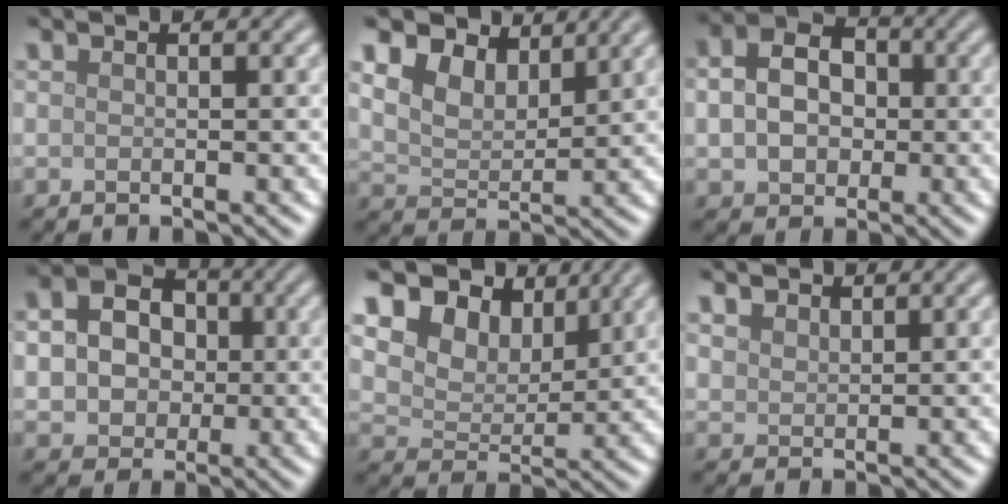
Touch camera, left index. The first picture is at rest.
{"total": 5.3, "force": [3.7, 2.8, 2.5], "torque": [-0.061, -0.001, 0.057]}
{"total": 6.2, "force": [0.5, 4.8, 3.9], "torque": [-0.073, 0.011, -0.008]}
{"total": 7.8, "force": [1.0, 6.5, 4.3], "torque": [-0.086, 0.025, 0.001]}
{"total": 10.1, "force": [6.5, 6.2, 4.7], "torque": [-0.103, -0.001, 0.120]}
{"total": 1.7, "force": [1.4, 0.9, 0.3], "torque": [-0.014, -0.001, 0.033]}